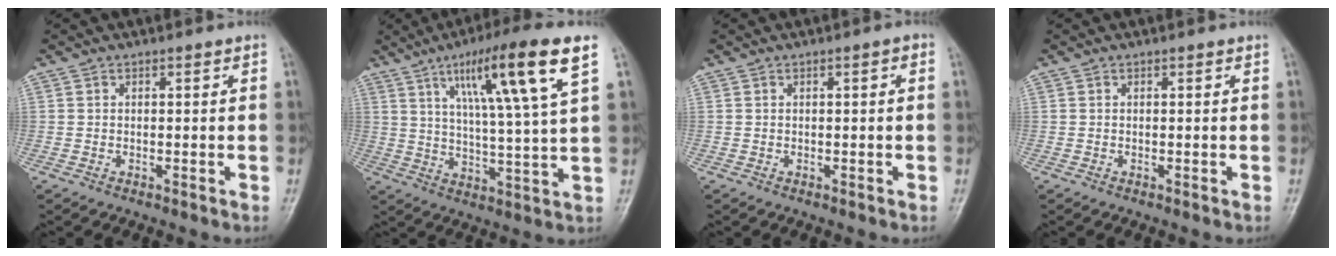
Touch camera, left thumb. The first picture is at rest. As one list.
[{"total": 16.7, "force": [7.5, 1.2, 14.8], "torque": [-0.246, -0.020, 0.122]}, {"total": 1.2, "force": [0.1, 0.3, 1.2], "torque": [-0.019, 0.003, 0.000]}, {"total": 0.0}]